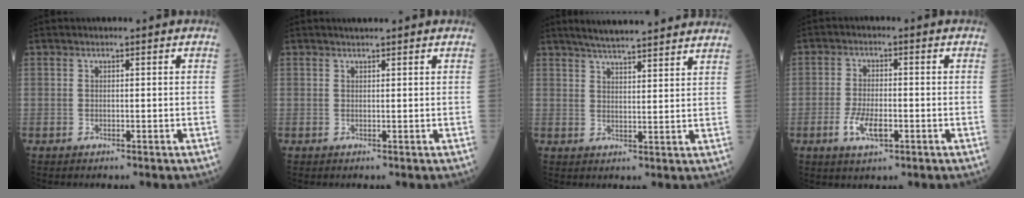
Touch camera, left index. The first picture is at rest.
{"total": 1.4, "force": [1.3, -0.1, 0.6], "torque": [-0.008, 0.009, 0.025]}
{"total": 14.3, "force": [12.8, 1.1, 6.3], "torque": [-0.096, 0.023, 0.167]}
{"total": 5.0, "force": [-2.0, 1.9, 4.2], "torque": [-0.087, -0.003, -0.035]}